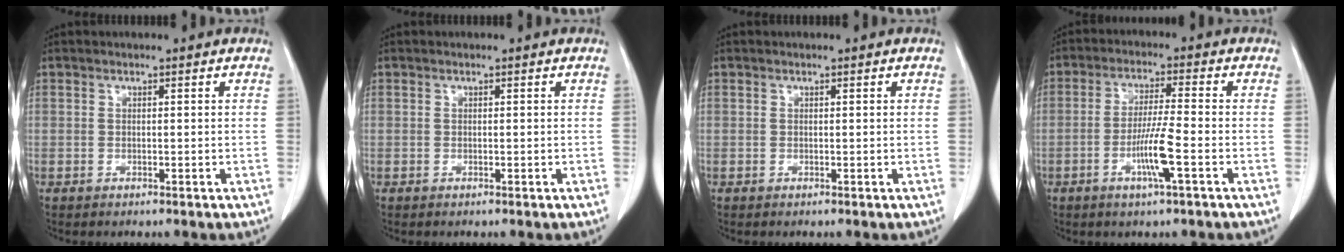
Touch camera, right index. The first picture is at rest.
{"total": 0.0}
{"total": 0.0}
{"total": 6.8, "force": [-2.5, -0.3, 6.4], "torque": [-0.122, -0.007, -0.048]}